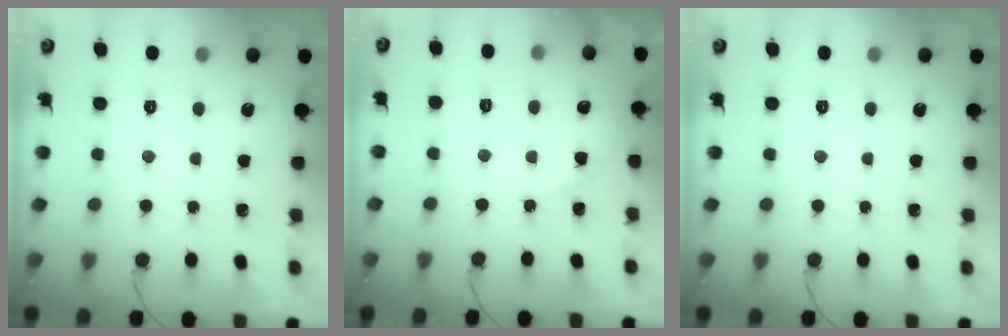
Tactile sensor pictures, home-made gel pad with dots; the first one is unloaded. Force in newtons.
{"total": 5.1, "press": 5.1, "slide": 0.3}
{"total": 0.0}